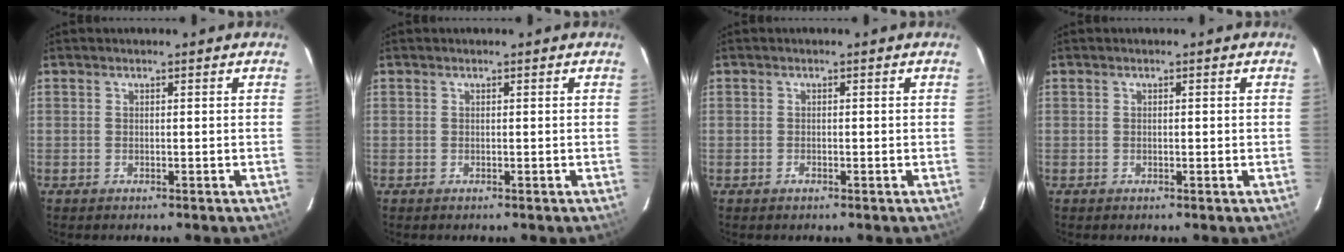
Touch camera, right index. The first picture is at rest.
{"total": 0.0}
{"total": 0.9, "force": [-0.4, 0.5, 0.6], "torque": [-0.010, 0.002, -0.005]}
{"total": 0.8, "force": [-0.1, 0.3, 0.8], "torque": [-0.018, 0.002, 0.001]}